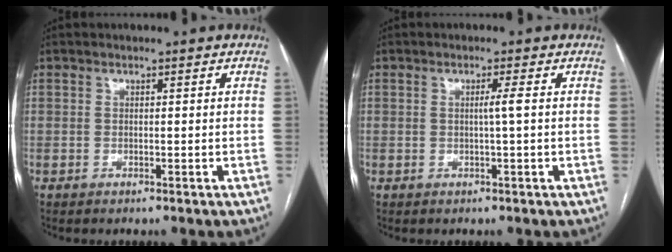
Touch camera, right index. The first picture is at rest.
{"total": 1.4, "force": [0.1, -0.4, 1.3], "torque": [-0.021, 0.001, 0.000]}